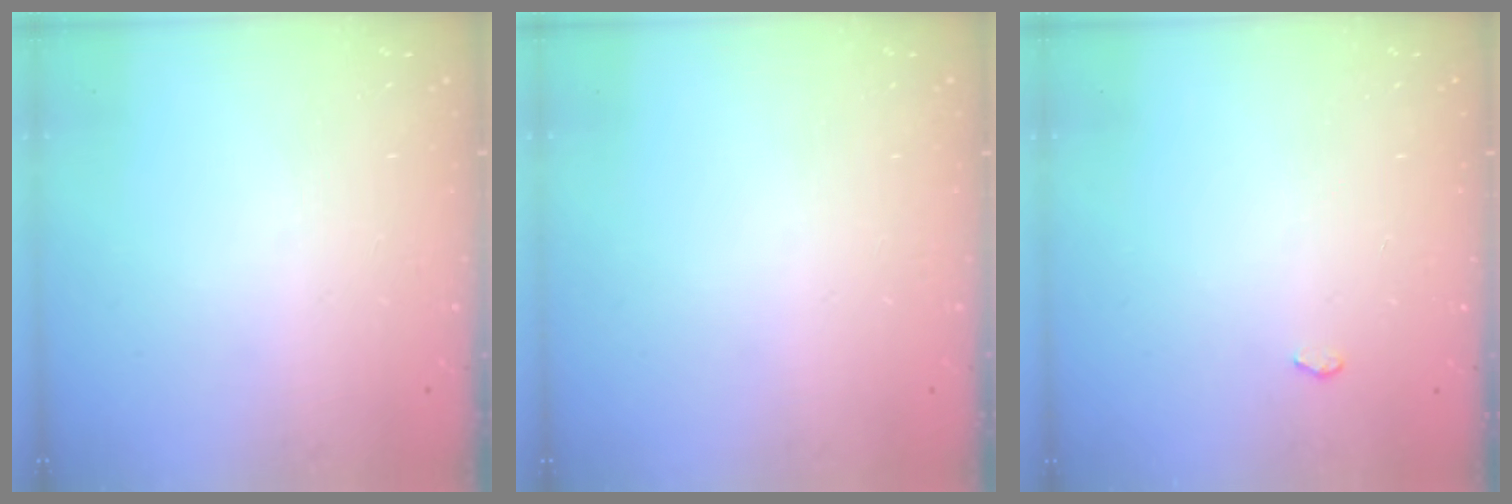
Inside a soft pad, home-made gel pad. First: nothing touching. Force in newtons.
{"total": 0.0}
{"total": 2.2, "press": 2.2, "slide": 0.3}